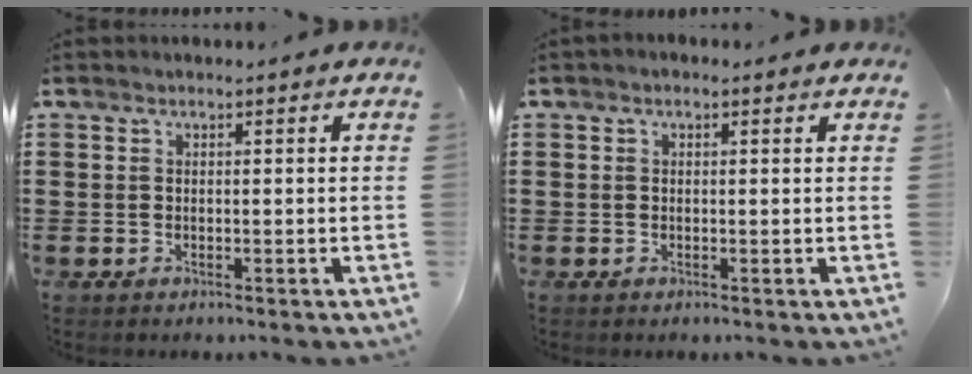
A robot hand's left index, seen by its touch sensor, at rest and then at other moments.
{"total": 0.6, "force": [0.1, 0.3, 0.4], "torque": [-0.008, 0.003, 0.002]}